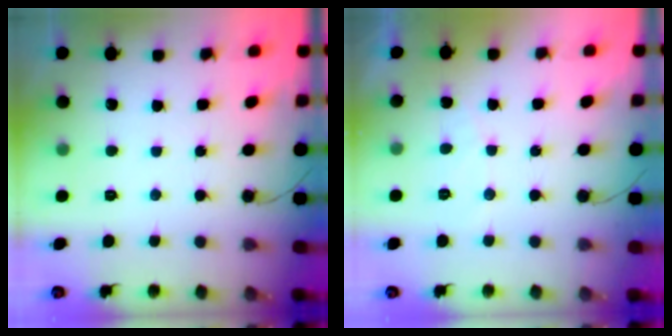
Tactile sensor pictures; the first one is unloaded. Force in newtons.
{"total": 3.2, "press": 3.2, "slide": 0.1}